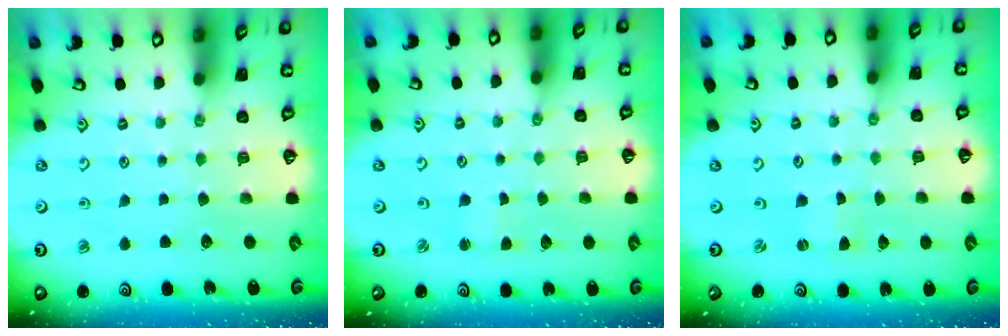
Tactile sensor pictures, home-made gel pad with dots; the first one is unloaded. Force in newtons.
{"total": 1.5, "press": 1.5, "slide": 0.2}
{"total": 0.0}